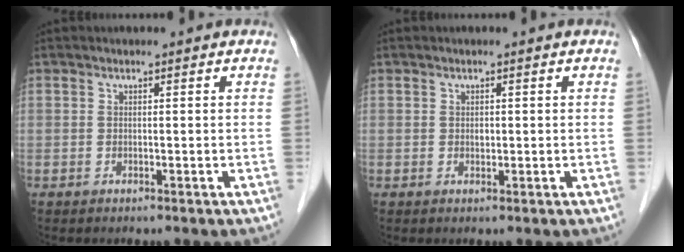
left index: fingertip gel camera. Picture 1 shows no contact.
{"total": 0.7, "force": [0.1, 0.5, 0.5], "torque": [-0.008, 0.001, 0.001]}